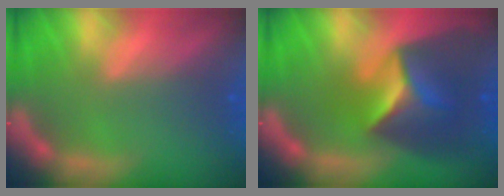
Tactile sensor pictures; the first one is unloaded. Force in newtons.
{"total": 8.9}